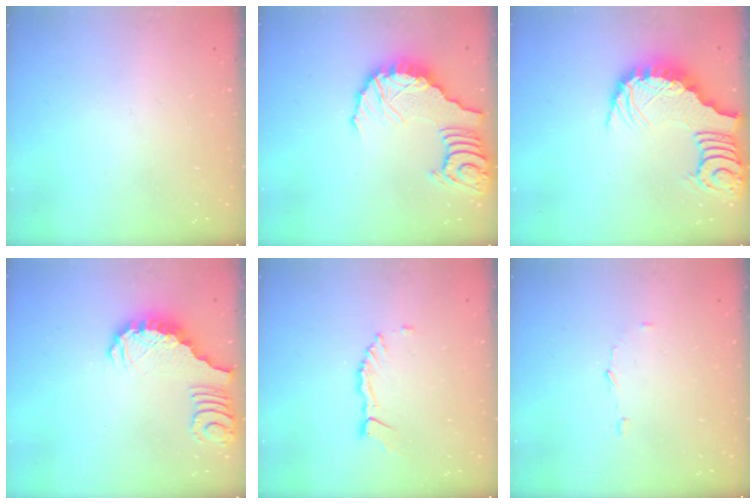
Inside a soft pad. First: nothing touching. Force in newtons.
{"total": 14.2, "press": 14.1, "slide": 2.0}
{"total": 3.4, "press": 3.3, "slide": 0.5}
{"total": 2.7, "press": 2.7, "slide": 0.5}
{"total": 3.8, "press": 3.8, "slide": 0.5}
{"total": 3.4, "press": 3.4, "slide": 0.2}